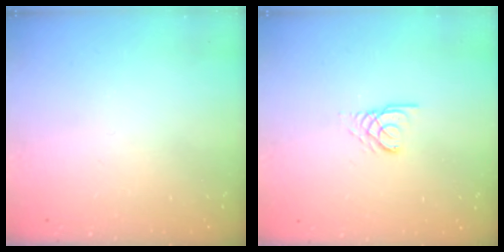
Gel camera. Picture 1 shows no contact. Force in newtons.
{"total": 2.3, "press": 2.3, "slide": 0.1}